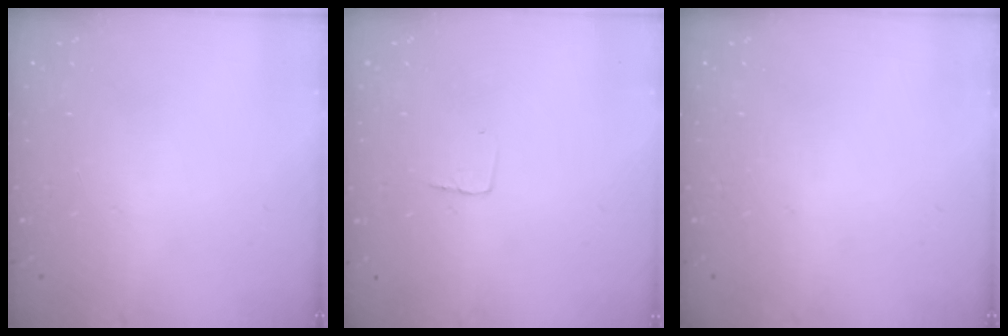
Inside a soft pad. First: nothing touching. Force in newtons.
{"total": 2.9, "press": 2.9, "slide": 0.2}
{"total": 0.0}